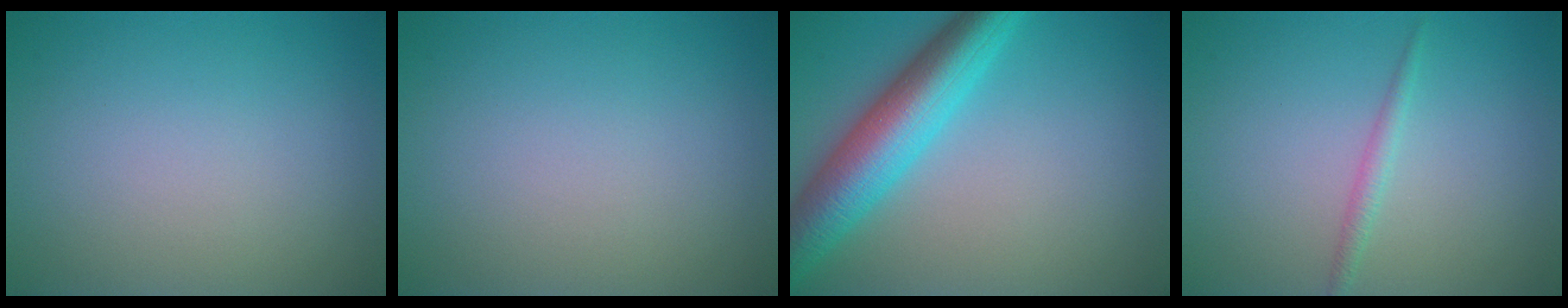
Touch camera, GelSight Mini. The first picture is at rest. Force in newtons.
{"total": 0.0}
{"total": 7.5, "press": 7.5, "slide": 0.3}
{"total": 1.1, "press": 1.1, "slide": 0.0}